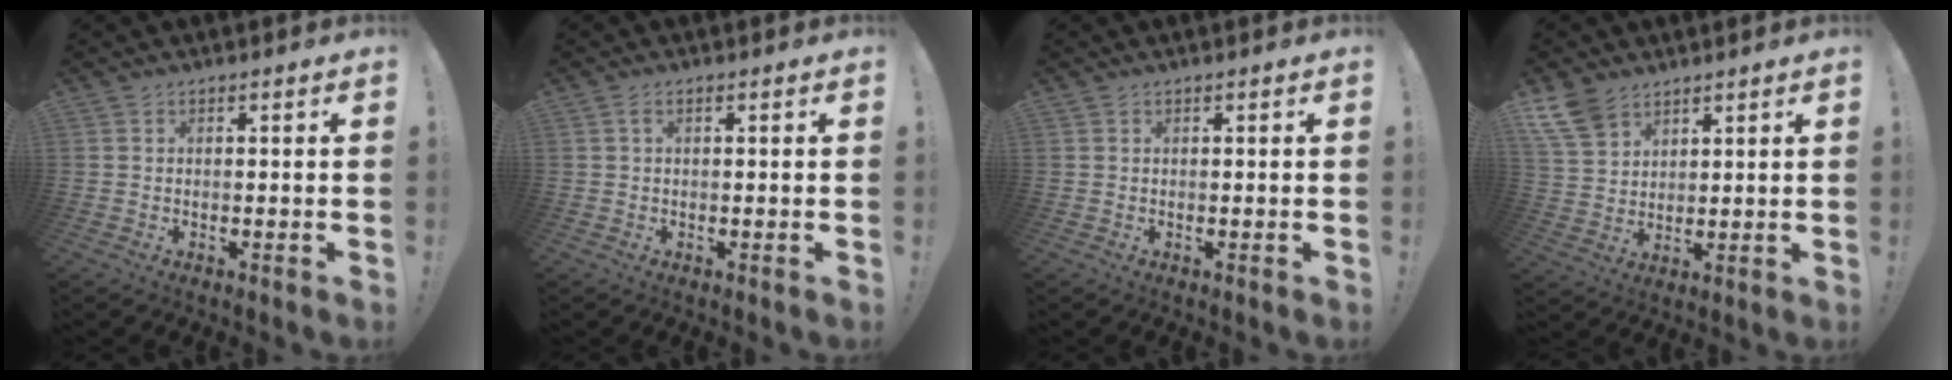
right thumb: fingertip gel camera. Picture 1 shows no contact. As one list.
[{"total": 1.2, "force": [0.3, 0.5, 1.0], "torque": [-0.018, 0.001, 0.004]}, {"total": 0.0}, {"total": 9.1, "force": [6.5, 5.3, 3.5], "torque": [-0.065, -0.032, 0.131]}]